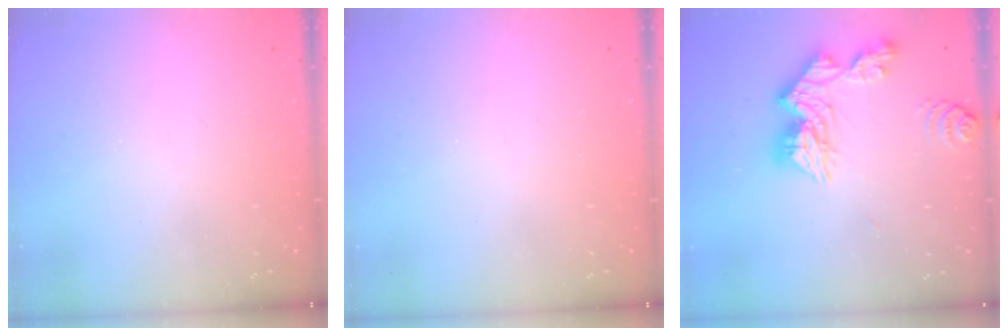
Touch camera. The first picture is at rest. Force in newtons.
{"total": 0.0}
{"total": 14.2, "press": 14.1, "slide": 1.4}